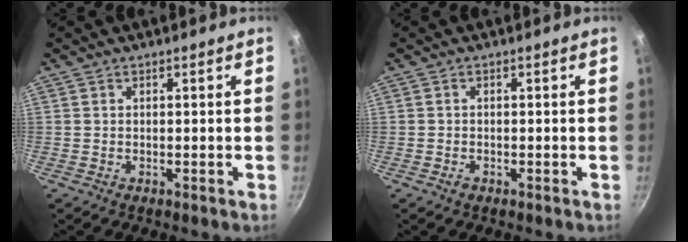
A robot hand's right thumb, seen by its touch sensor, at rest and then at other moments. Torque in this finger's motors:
{"motor_torque": [-0.39, 0.40, -0.30, 0.16, 0.10]}